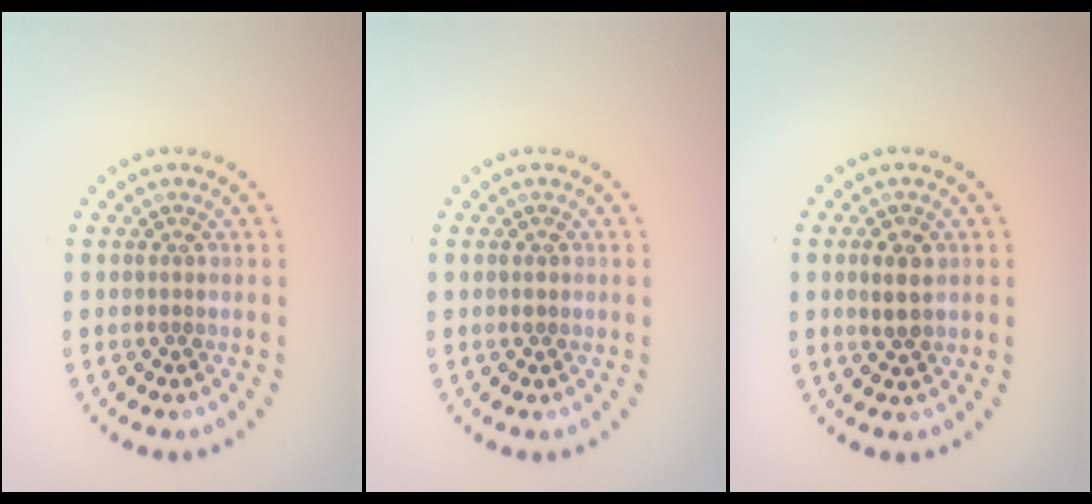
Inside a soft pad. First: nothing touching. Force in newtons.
{"total": 0.8, "press": 0.8, "slide": 0.2}
{"total": 2.4, "press": 2.3, "slide": 0.6}